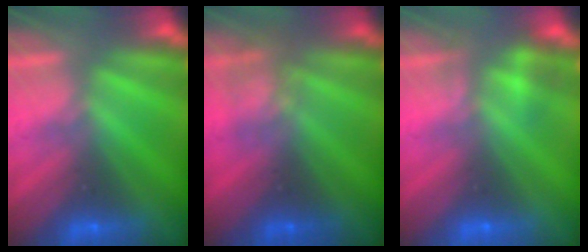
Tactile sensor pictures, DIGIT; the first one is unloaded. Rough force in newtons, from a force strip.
{"total": 2.4}
{"total": 2.2}